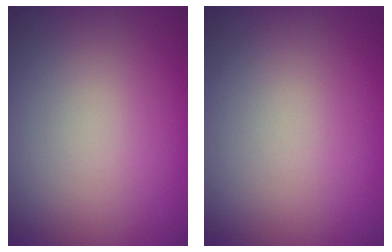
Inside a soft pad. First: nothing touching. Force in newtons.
{"total": 0.0}